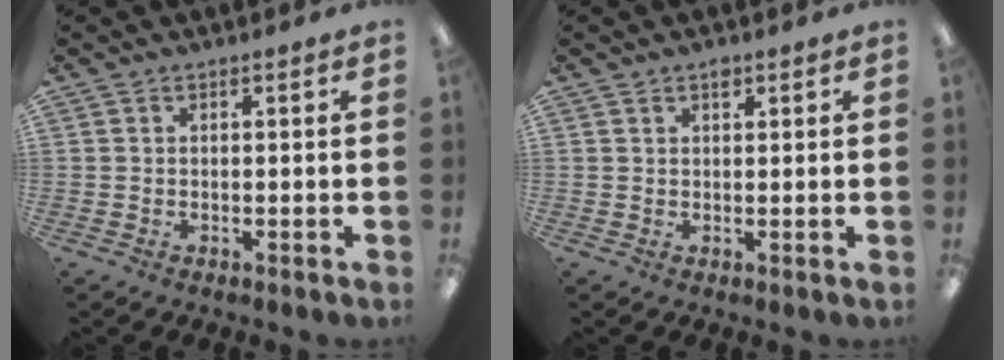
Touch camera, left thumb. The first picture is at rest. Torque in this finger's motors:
{"motor_torque": [0.25, 0.00, 0.11, -0.16, 0.02]}